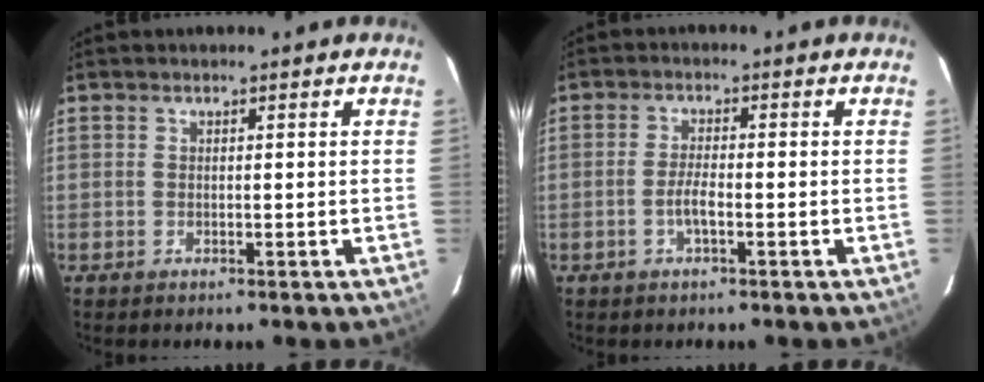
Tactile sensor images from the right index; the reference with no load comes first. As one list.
[{"total": 2.9, "force": [-1.3, 0.6, 2.5], "torque": [-0.054, 0.001, -0.025]}]